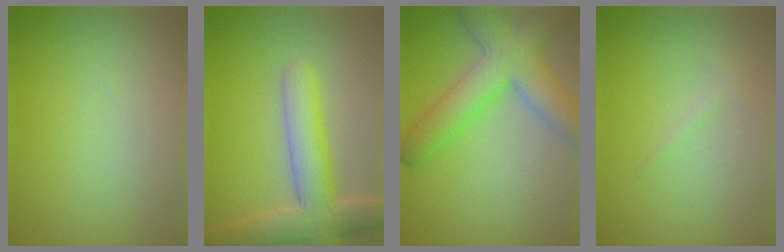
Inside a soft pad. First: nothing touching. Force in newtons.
{"total": 7.1, "press": 7.1, "slide": 0.5}
{"total": 7.3, "press": 7.3, "slide": 0.4}
{"total": 0.6, "press": 0.6, "slide": 0.1}